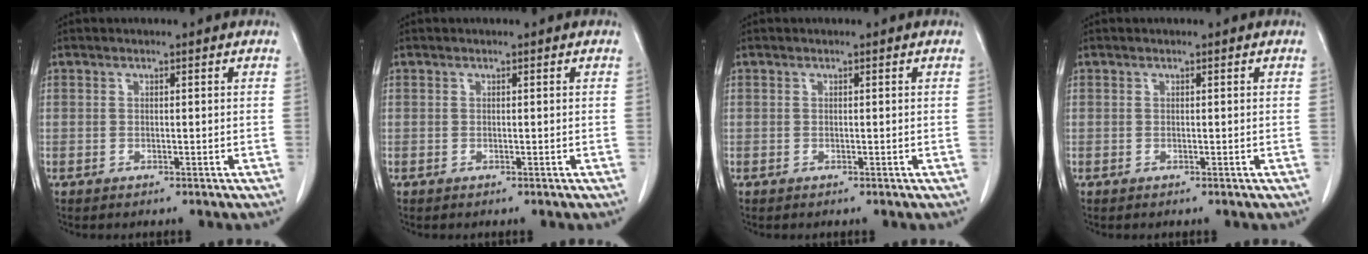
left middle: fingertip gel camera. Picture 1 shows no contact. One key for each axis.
{"total": 0.0}
{"total": 0.0}
{"total": 0.0}